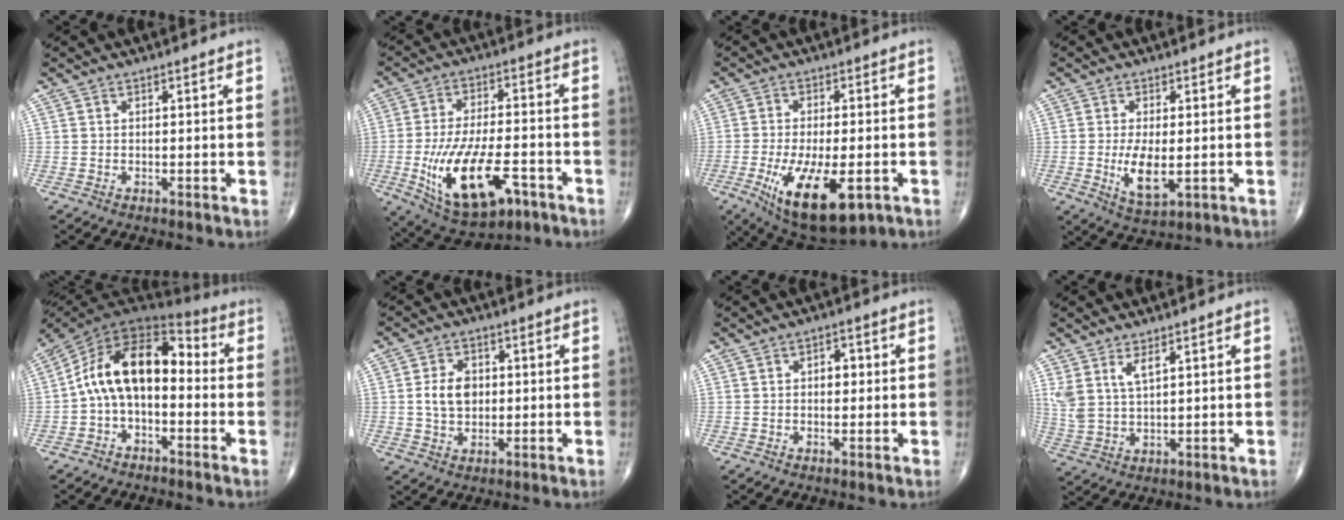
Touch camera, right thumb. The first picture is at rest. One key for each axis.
{"total": 17.3, "fx": -5.7, "fy": 7.5, "fz": 14.4, "tx": -0.264, "ty": 0.008, "tz": -0.079}
{"total": 15.9, "fx": -5.8, "fy": 6.5, "fz": 13.3, "tx": -0.232, "ty": -0.012, "tz": -0.077}
{"total": 6.7, "fx": -0.8, "fy": 2.8, "fz": 6.1, "tx": -0.114, "ty": -0.017, "tz": -0.006}
{"total": 14.6, "fx": -1.1, "fy": 8.5, "fz": 11.8, "tx": -0.185, "ty": 0.060, "tz": -0.033}
{"total": 6.5, "fx": 0.4, "fy": 4.7, "fz": 4.5, "tx": -0.070, "ty": 0.002, "tz": 0.009}
{"total": 2.8, "fx": 0.3, "fy": 1.8, "fz": 2.1, "tx": -0.022, "ty": 0.008, "tz": 0.003}
{"total": 5.8, "fx": 3.0, "fy": 2.3, "fz": 4.4, "tx": -0.095, "ty": -0.013, "tz": 0.071}